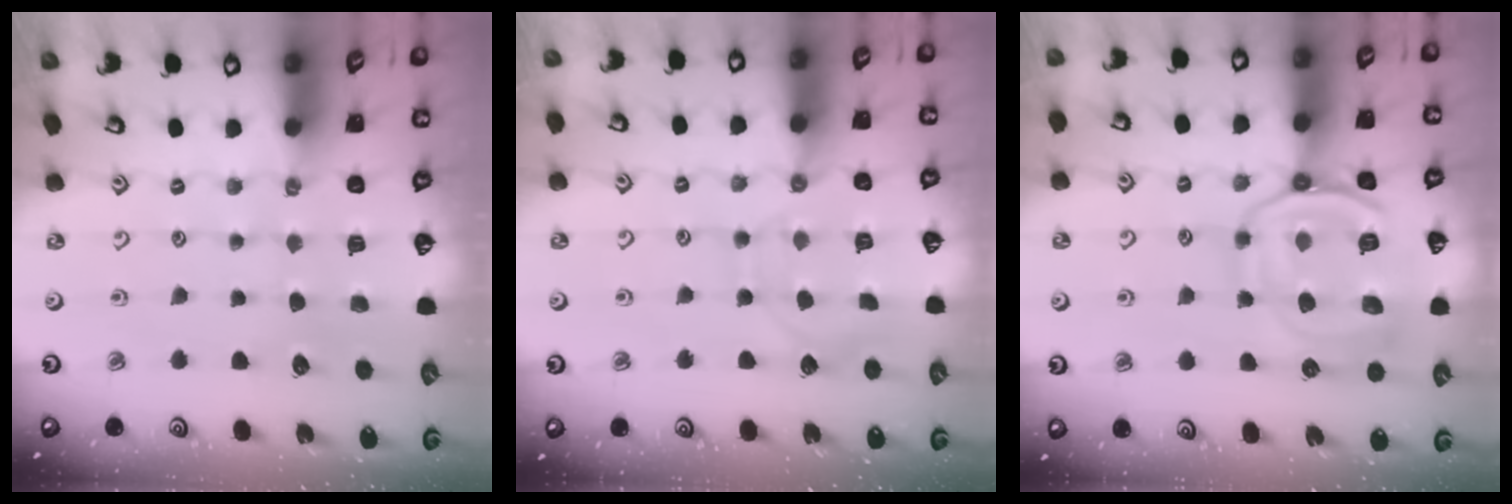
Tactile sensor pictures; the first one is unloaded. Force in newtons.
{"total": 7.6, "press": 7.5, "slide": 0.9}
{"total": 13.9, "press": 13.8, "slide": 1.5}